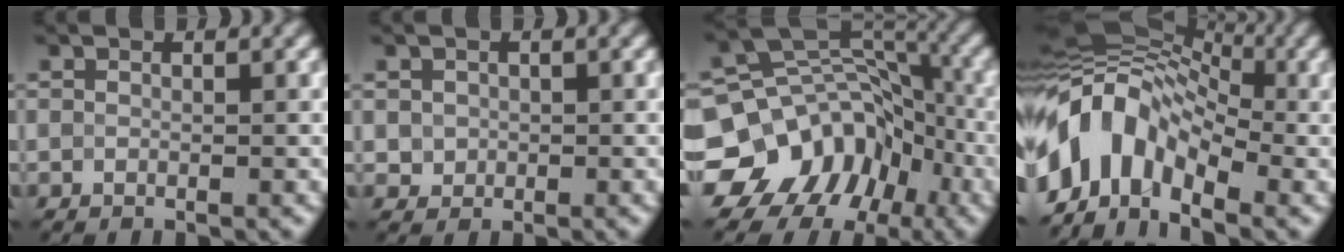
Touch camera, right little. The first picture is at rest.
{"total": 1.3, "force": [0.1, 1.2, 0.4], "torque": [-0.002, -0.005, 0.003]}
{"total": 12.3, "force": [-6.4, 9.5, 4.3], "torque": [-0.071, 0.020, -0.115]}
{"total": 10.6, "force": [-3.4, 7.0, 7.2], "torque": [-0.126, 0.015, -0.079]}